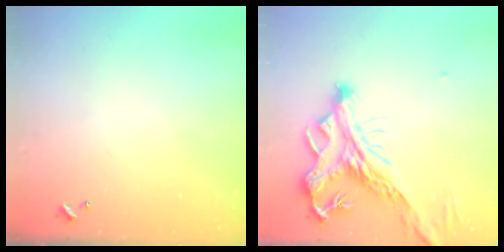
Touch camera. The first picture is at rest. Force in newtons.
{"total": 6.6, "press": 6.3, "slide": 1.9}